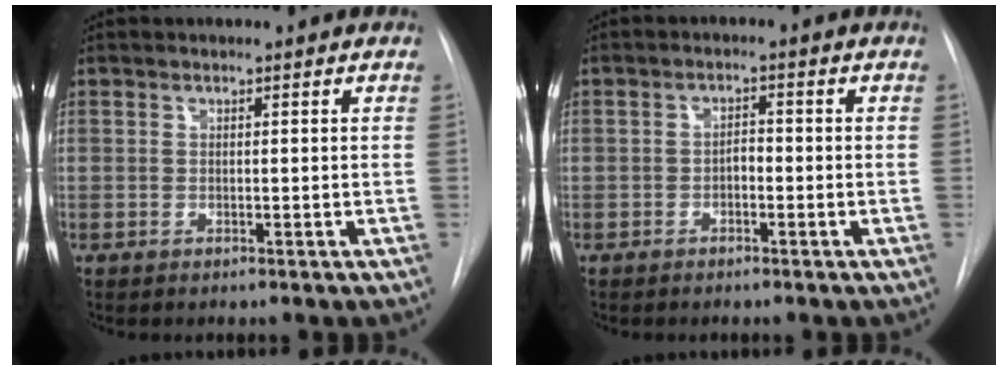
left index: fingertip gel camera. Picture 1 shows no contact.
{"total": 1.7, "force": [-0.8, 0.9, 1.3], "torque": [-0.016, 0.003, -0.016]}